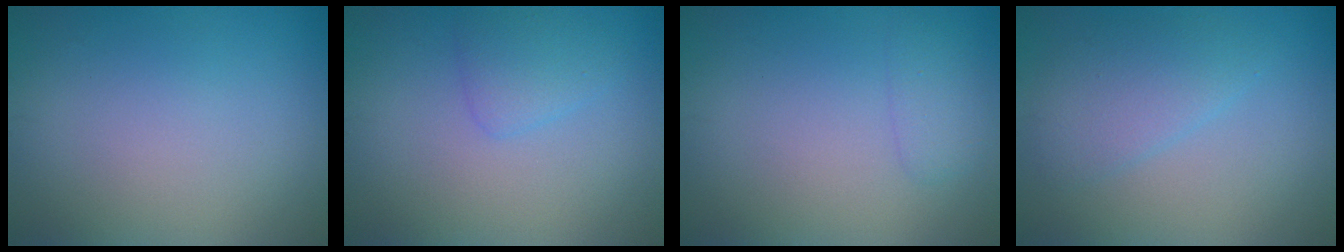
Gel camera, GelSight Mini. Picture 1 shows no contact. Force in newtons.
{"total": 1.8, "press": 1.8, "slide": 0.1}
{"total": 1.4, "press": 1.4, "slide": 0.1}
{"total": 3.0, "press": 3.0, "slide": 0.2}